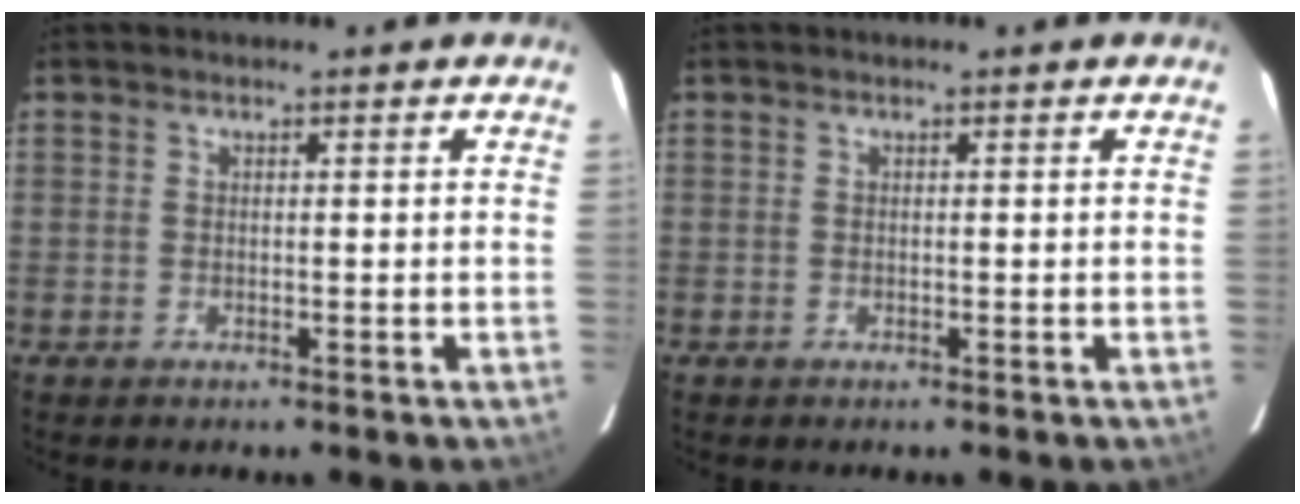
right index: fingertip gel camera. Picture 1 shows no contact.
{"total": 0.0}